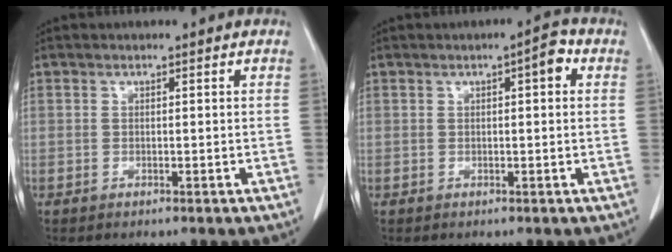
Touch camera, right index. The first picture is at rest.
{"total": 3.0, "force": [0.9, 0.7, 2.8], "torque": [-0.034, 0.009, 0.009]}